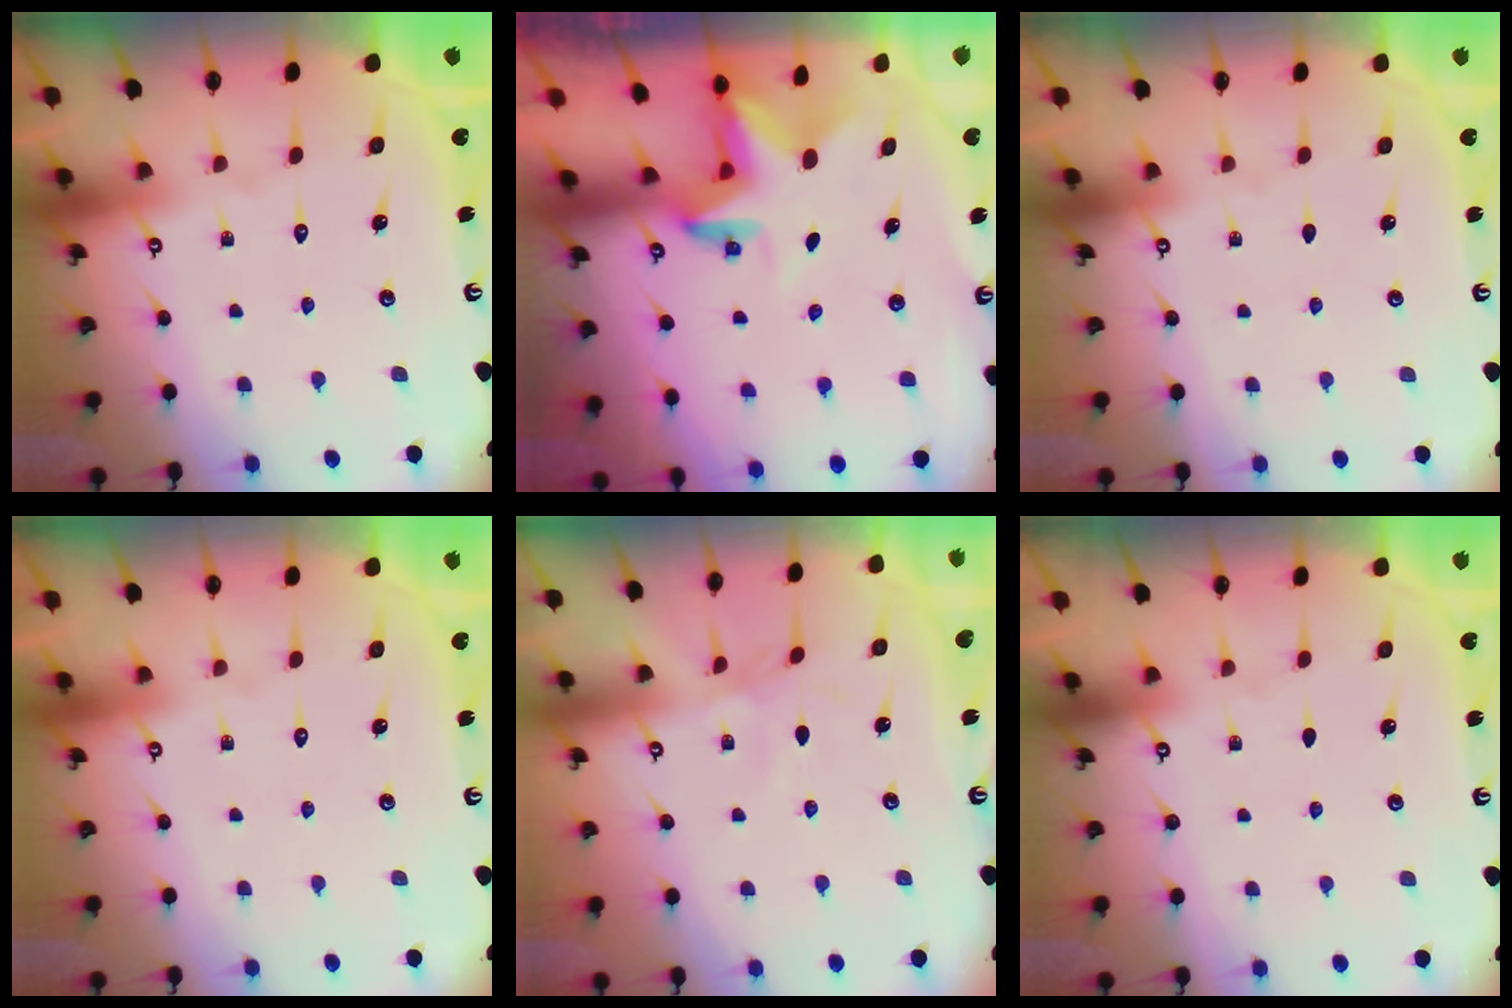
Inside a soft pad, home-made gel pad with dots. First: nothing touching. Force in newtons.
{"total": 2.9, "press": 2.9, "slide": 0.2}
{"total": 0.0}
{"total": 0.0}
{"total": 1.5, "press": 1.5, "slide": 0.4}
{"total": 0.0}